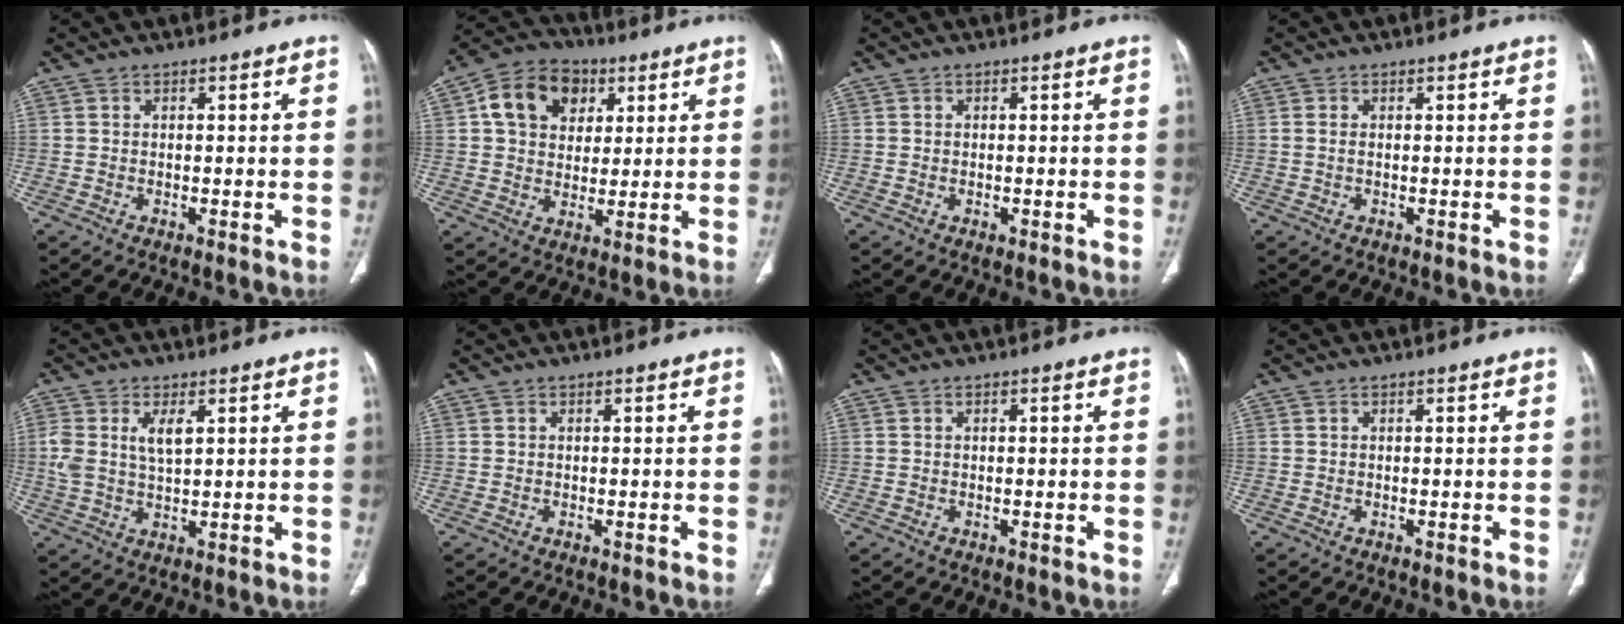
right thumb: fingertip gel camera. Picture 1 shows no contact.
{"total": 12.7, "force": [4.2, 9.8, 6.9], "torque": [-0.093, 0.000, 0.064]}
{"total": 0.6, "force": [-0.1, 0.4, 0.4], "torque": [-0.010, -0.001, 0.000]}
{"total": 0.7, "force": [0.0, 0.3, 0.7], "torque": [-0.021, 0.001, 0.002]}
{"total": 6.1, "force": [1.9, 2.9, 5.1], "torque": [-0.108, -0.001, 0.043]}
{"total": 0.0}
{"total": 0.0}
{"total": 0.0}